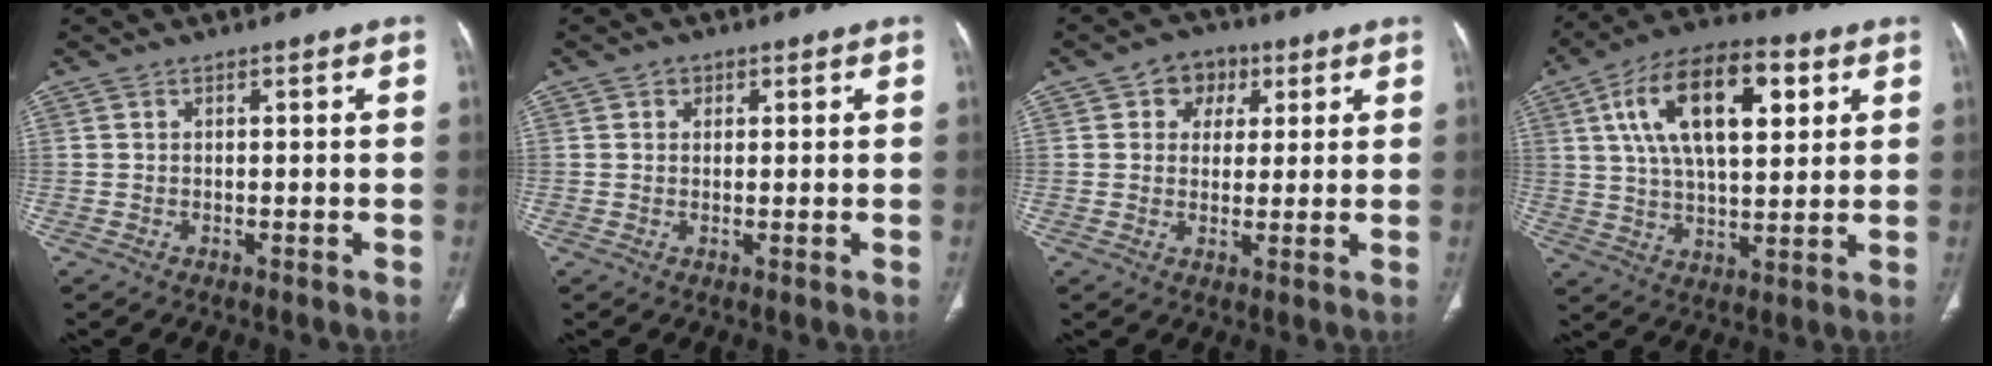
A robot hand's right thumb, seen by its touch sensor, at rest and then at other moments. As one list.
[{"total": 1.8, "force": [0.8, 1.5, 0.4], "torque": [0.009, -0.001, 0.006]}, {"total": 6.6, "force": [2.6, 5.5, 2.5], "torque": [-0.002, -0.001, 0.035]}, {"total": 19.8, "force": [6.6, 9.5, 16.0], "torque": [-0.256, 0.001, 0.108]}]